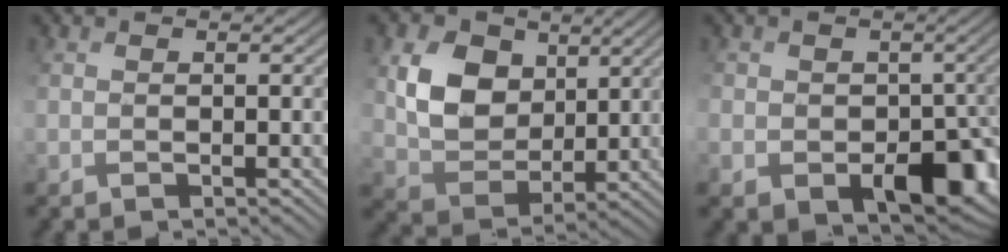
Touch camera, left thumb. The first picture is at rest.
{"total": 8.1, "force": [3.7, 6.2, 3.7], "torque": [-0.093, 0.002, 0.061]}
{"total": 9.6, "force": [-3.9, 7.4, 4.7], "torque": [-0.075, -0.026, -0.060]}